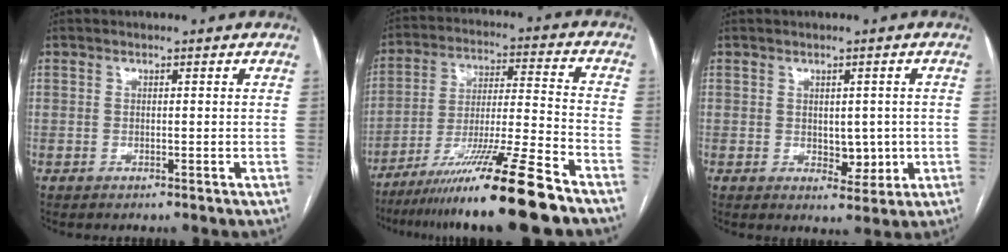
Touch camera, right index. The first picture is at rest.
{"total": 17.6, "force": [-13.3, -1.8, 11.4], "torque": [-0.199, -0.028, -0.227]}
{"total": 4.3, "force": [-0.3, 2.6, 3.4], "torque": [-0.041, 0.000, 0.007]}